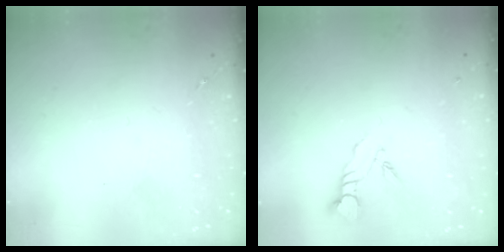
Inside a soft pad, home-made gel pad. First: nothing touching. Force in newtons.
{"total": 3.7, "press": 3.7, "slide": 0.4}